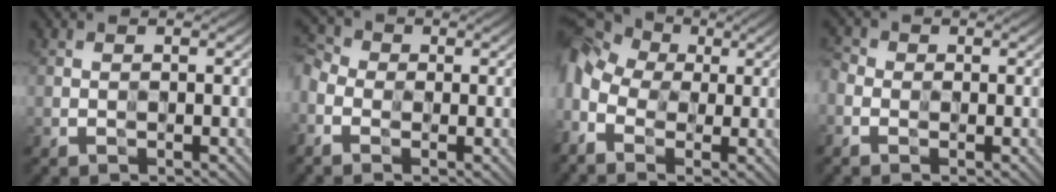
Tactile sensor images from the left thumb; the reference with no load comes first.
{"total": 5.5, "force": [-1.6, 4.1, 3.2], "torque": [-0.079, 0.002, -0.040]}
{"total": 11.3, "force": [-0.2, 8.6, 7.3], "torque": [-0.199, -0.005, -0.003]}
{"total": 3.5, "force": [-1.1, 2.7, 2.0], "torque": [-0.028, 0.000, -0.024]}